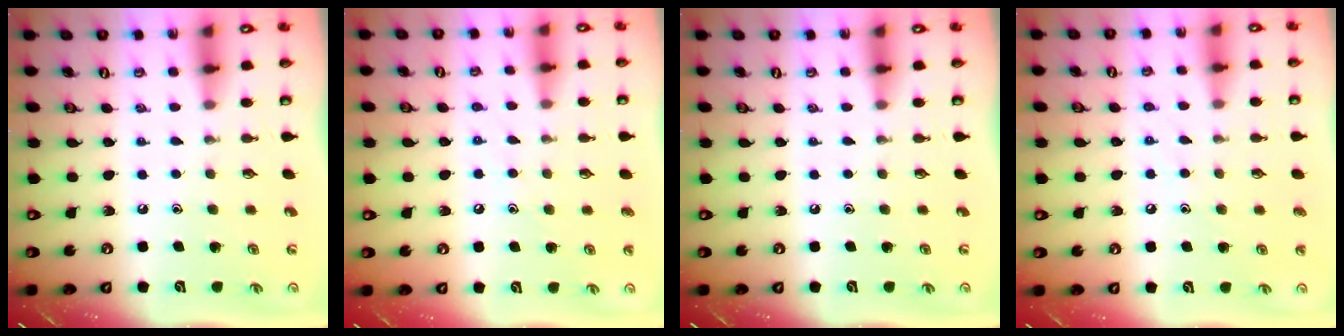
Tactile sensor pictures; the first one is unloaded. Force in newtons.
{"total": 6.6, "press": 6.5, "slide": 0.5}
{"total": 0.0}
{"total": 6.9, "press": 6.9, "slide": 0.7}